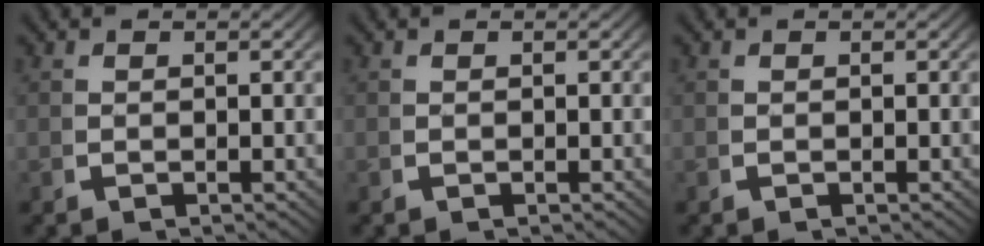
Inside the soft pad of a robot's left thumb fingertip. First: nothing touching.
{"total": 0.0}
{"total": 0.0}